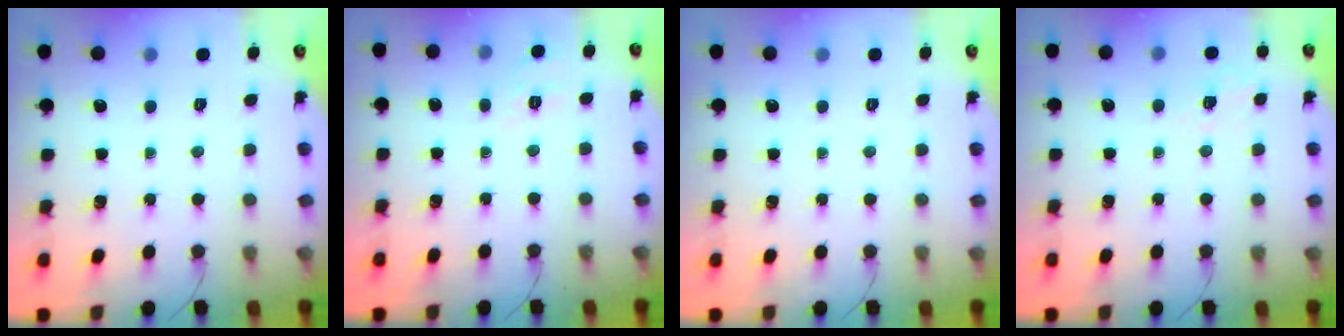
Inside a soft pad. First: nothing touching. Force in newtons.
{"total": 1.9, "press": 0.2, "slide": 1.9}
{"total": 0.0}
{"total": 2.2, "press": 1.3, "slide": 1.8}